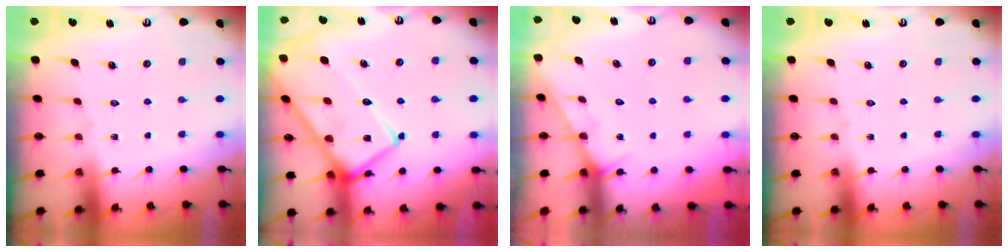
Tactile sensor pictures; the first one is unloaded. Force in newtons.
{"total": 20.7, "press": 20.6, "slide": 1.7}
{"total": 5.1, "press": 5.1, "slide": 0.3}
{"total": 0.0}